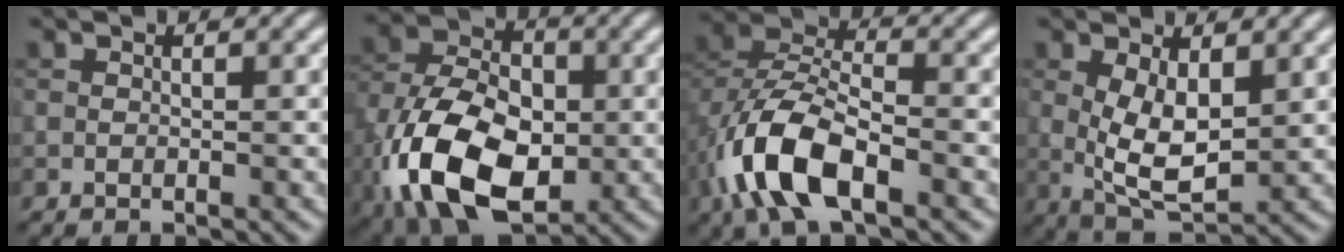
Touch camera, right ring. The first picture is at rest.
{"total": 13.1, "force": [-4.1, 8.2, 9.4], "torque": [-0.198, -0.019, -0.081]}
{"total": 8.9, "force": [-4.0, 4.4, 6.7], "torque": [-0.143, 0.003, -0.087]}
{"total": 5.6, "force": [0.8, 2.6, 4.9], "torque": [-0.100, -0.013, 0.023]}